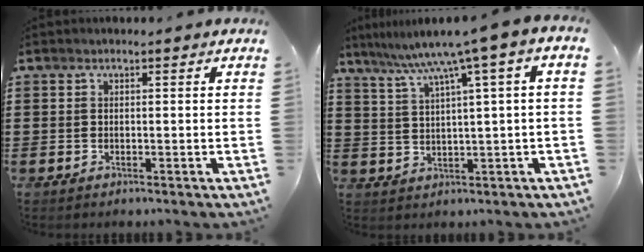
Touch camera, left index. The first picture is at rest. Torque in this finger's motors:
{"motor_torque": [2.14, 0.00, 0.95, 0.21]}